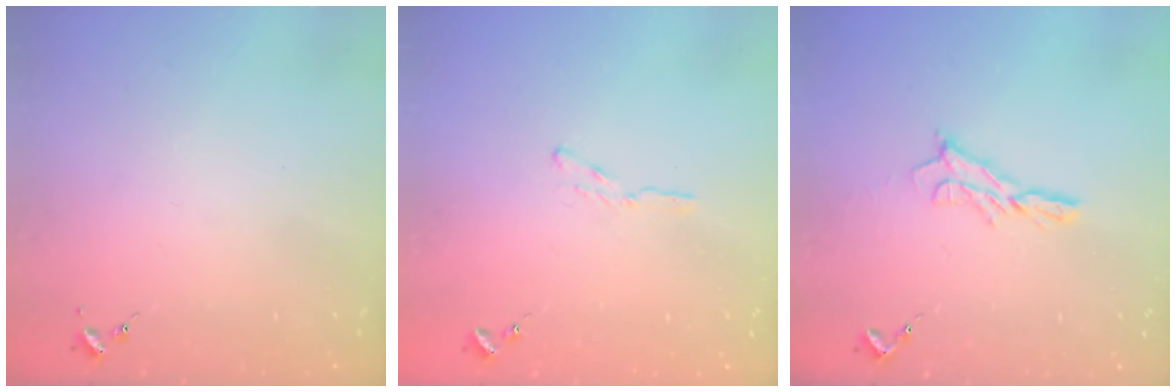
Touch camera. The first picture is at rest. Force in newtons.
{"total": 3.5, "press": 3.5, "slide": 0.4}
{"total": 9.9, "press": 9.9, "slide": 0.7}